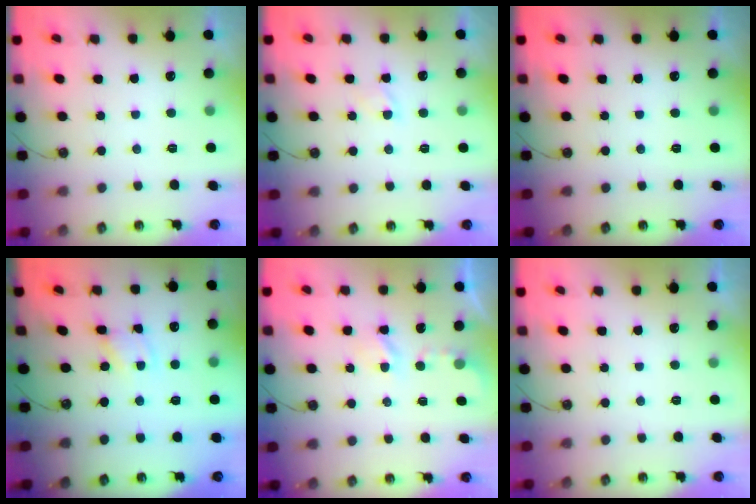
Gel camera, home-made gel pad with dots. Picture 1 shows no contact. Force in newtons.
{"total": 2.3, "press": 2.2, "slide": 0.3}
{"total": 0.0}
{"total": 1.5, "press": 1.5, "slide": 0.1}
{"total": 2.7, "press": 2.7, "slide": 0.5}
{"total": 0.0}